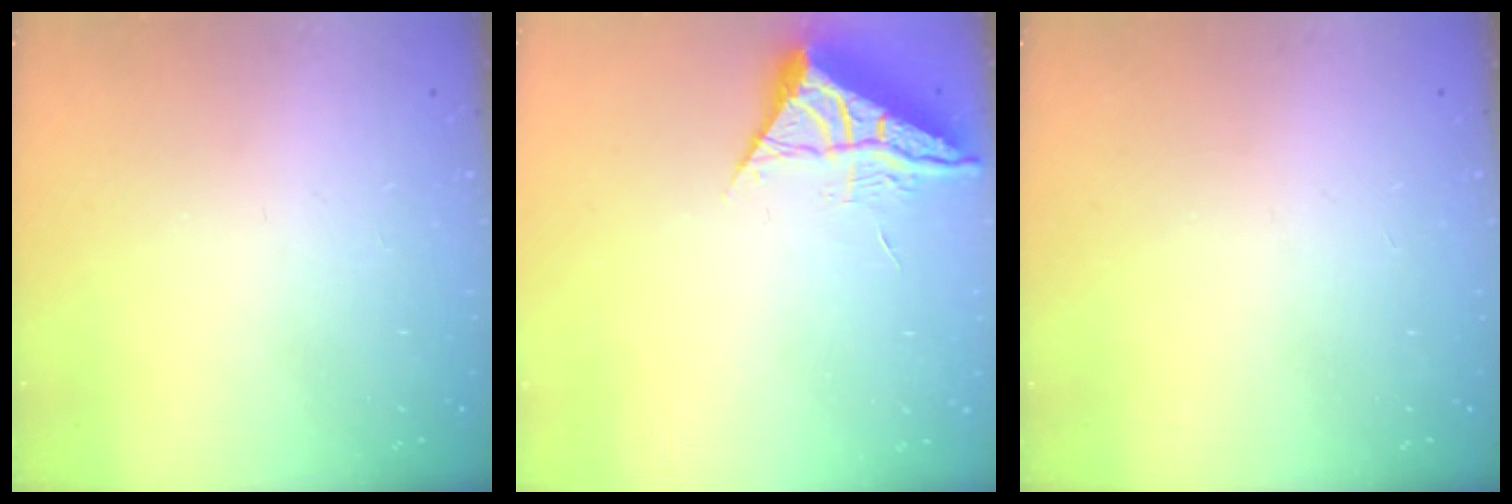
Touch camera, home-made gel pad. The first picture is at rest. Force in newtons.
{"total": 6.4, "press": 6.4, "slide": 0.2}
{"total": 0.0}